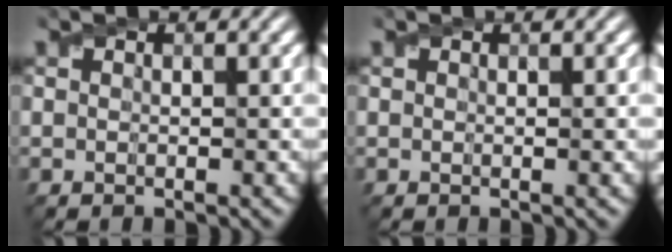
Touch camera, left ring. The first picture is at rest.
{"total": 0.6, "force": [0.1, 0.1, 0.6], "torque": [-0.006, 0.002, -0.001]}